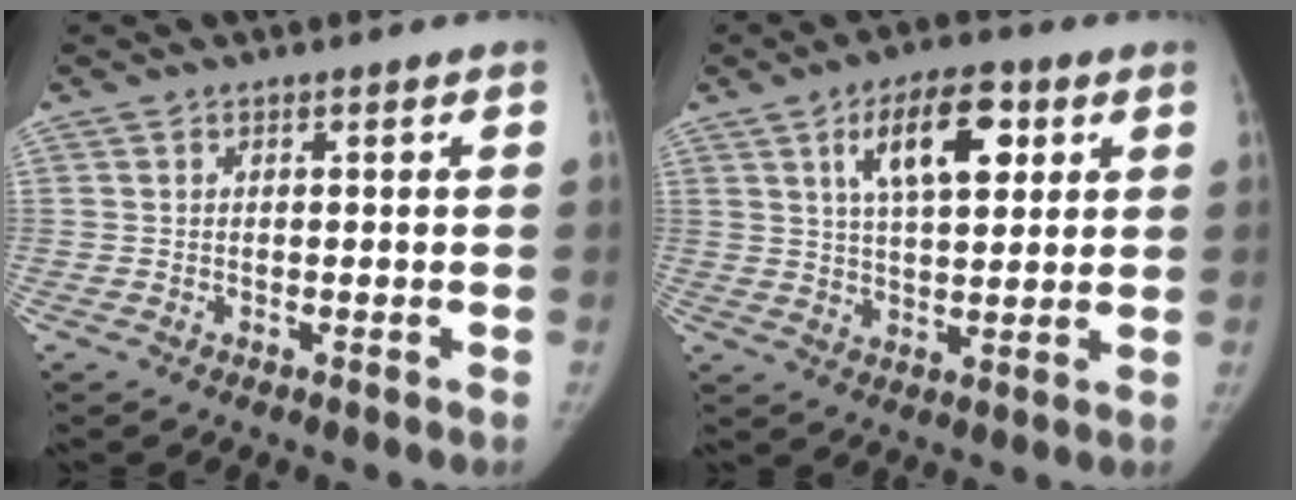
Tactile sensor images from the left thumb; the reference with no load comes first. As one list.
[{"total": 12.1, "force": [4.9, 5.6, 9.6], "torque": [-0.130, -0.011, 0.081]}]